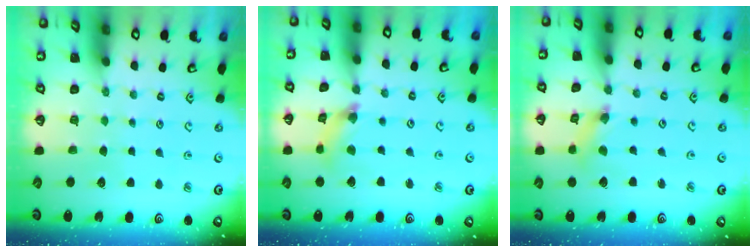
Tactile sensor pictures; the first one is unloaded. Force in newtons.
{"total": 4.4, "press": 4.4, "slide": 0.6}
{"total": 2.4, "press": 2.4, "slide": 0.4}